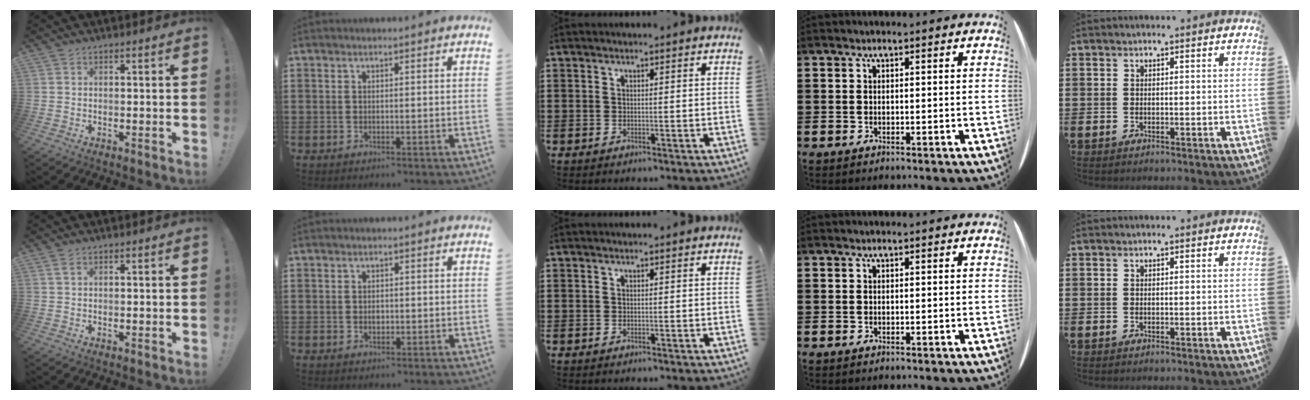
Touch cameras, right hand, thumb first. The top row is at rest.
{"thumb": {"total": 1.4, "force": [0.6, 0.6, 1.1], "torque": [-0.021, 0.001, 0.011]}, "index": {"total": 1.0, "force": [-0.1, 0.7, 0.8], "torque": [-0.017, 0.001, -0.001]}}